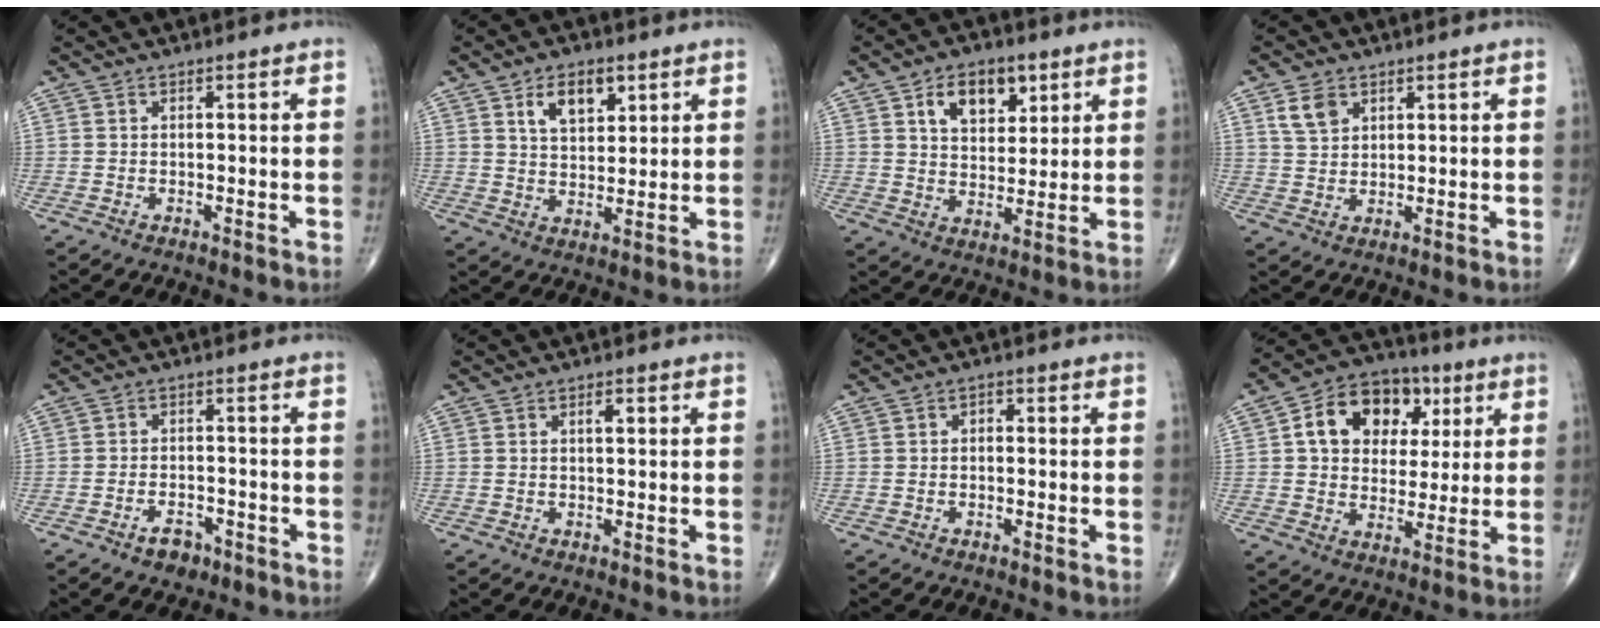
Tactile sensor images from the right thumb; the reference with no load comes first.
{"total": 7.8, "force": [3.8, 4.3, 5.2], "torque": [-0.066, -0.019, 0.066]}
{"total": 10.1, "force": [4.7, 6.1, 6.5], "torque": [-0.071, -0.020, 0.077]}
{"total": 4.7, "force": [2.4, 3.1, 2.4], "torque": [-0.036, -0.009, 0.052]}
{"total": 3.8, "force": [-2.5, 2.2, 1.8], "torque": [-0.019, 0.017, -0.035]}
{"total": 1.7, "force": [0.5, 0.7, 1.4], "torque": [-0.020, 0.000, 0.006]}
{"total": 1.3, "force": [-0.1, 0.9, 0.9], "torque": [-0.003, 0.005, -0.007]}
{"total": 15.2, "force": [4.5, 11.4, 9.0], "torque": [-0.108, 0.005, 0.066]}